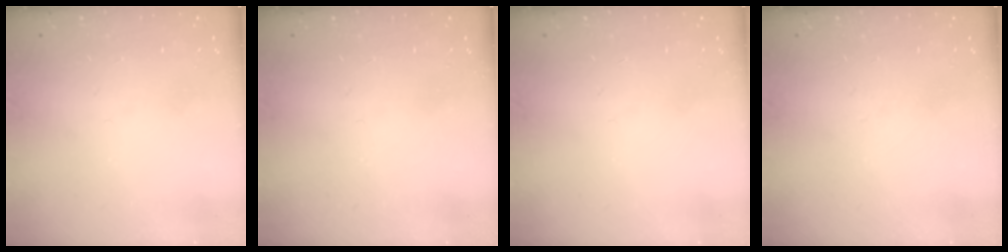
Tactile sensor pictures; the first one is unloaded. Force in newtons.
{"total": 0.0}
{"total": 0.0}
{"total": 0.0}